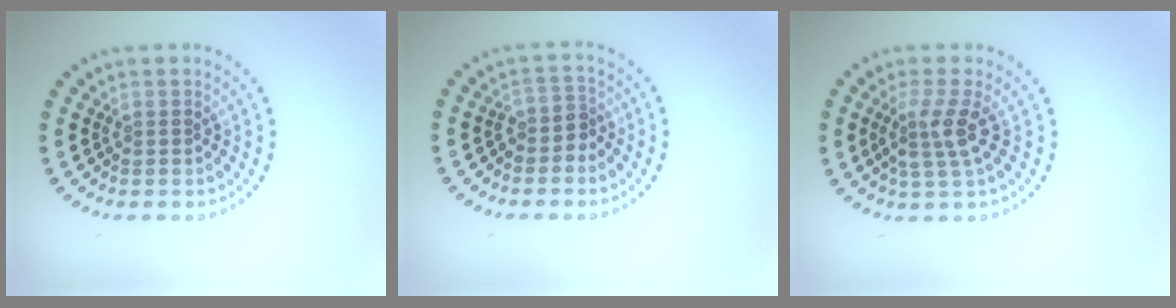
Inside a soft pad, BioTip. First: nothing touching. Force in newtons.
{"total": 2.0, "press": 1.5, "slide": 1.2}
{"total": 2.7, "press": 2.1, "slide": 1.8}